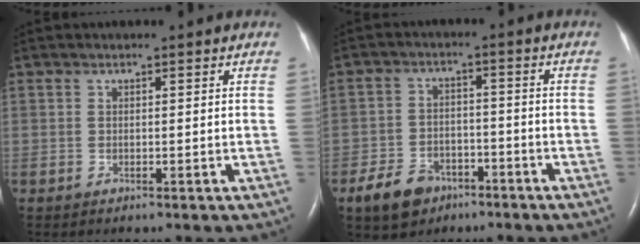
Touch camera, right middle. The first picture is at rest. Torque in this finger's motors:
{"motor_torque": [0.89, -0.80, 0.13, 0.02]}